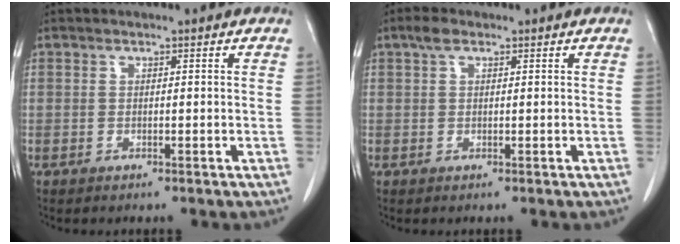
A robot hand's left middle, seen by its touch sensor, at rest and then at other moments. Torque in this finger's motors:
{"motor_torque": [0.56, -0.38, -0.21, -0.02]}